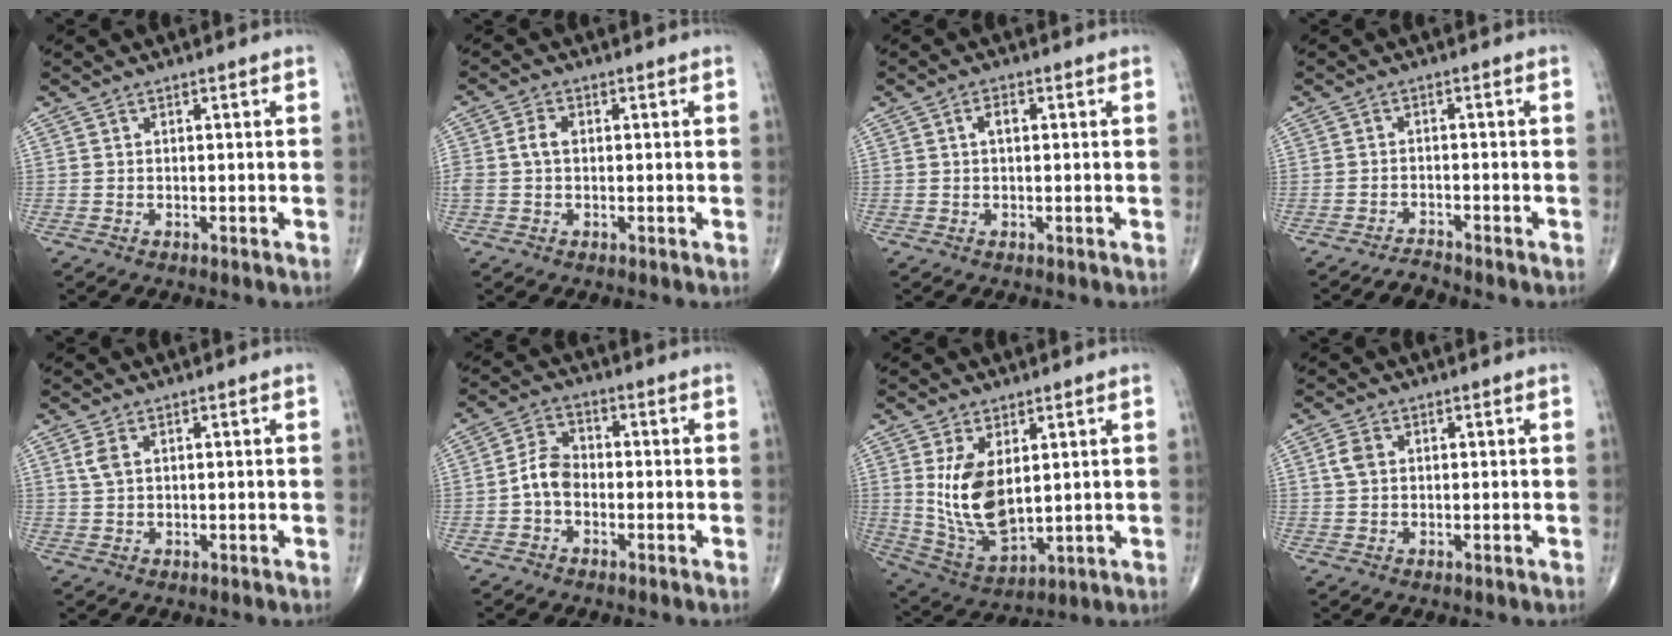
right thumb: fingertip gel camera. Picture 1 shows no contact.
{"total": 3.5, "force": [0.2, 2.4, 2.6], "torque": [-0.065, 0.012, 0.001]}
{"total": 2.2, "force": [0.4, 1.2, 1.8], "torque": [-0.030, 0.008, 0.005]}
{"total": 2.4, "force": [-2.3, 0.0, -0.4], "torque": [0.007, 0.006, -0.042]}
{"total": 2.5, "force": [1.0, 1.3, 1.9], "torque": [-0.045, 0.007, 0.024]}
{"total": 5.4, "force": [-1.4, 3.7, 3.6], "torque": [-0.059, 0.020, -0.038]}
{"total": 12.2, "force": [2.5, 6.6, 10.0], "torque": [-0.177, -0.021, 0.067]}
{"total": 2.7, "force": [0.7, 1.9, 1.8], "torque": [-0.040, 0.005, 0.012]}